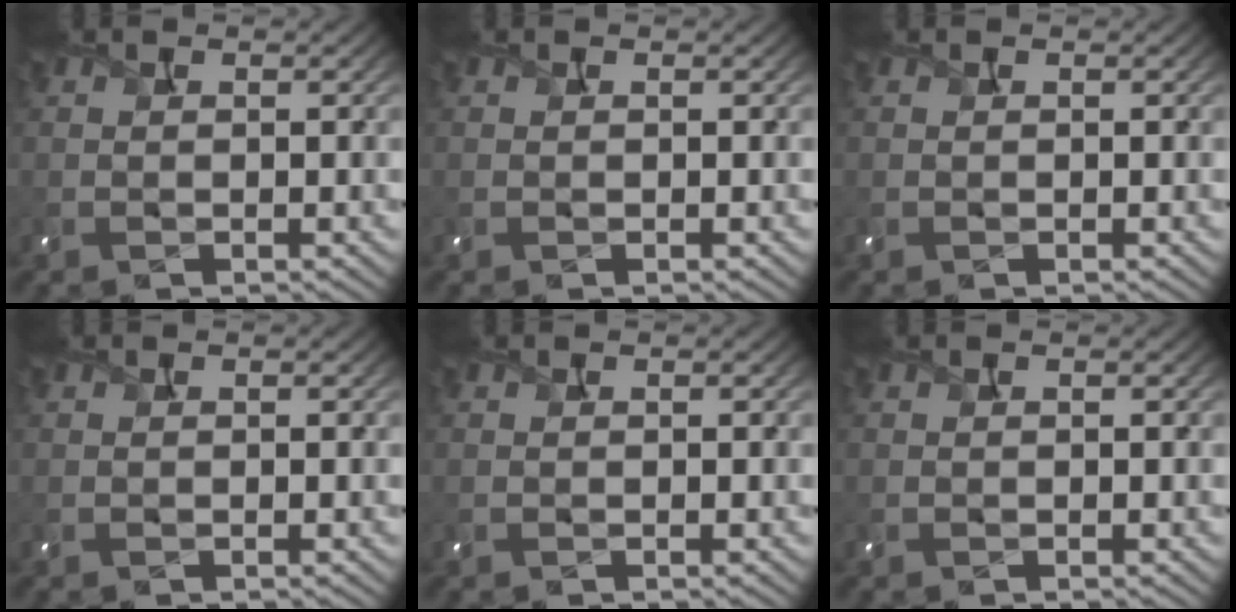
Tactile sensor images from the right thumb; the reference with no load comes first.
{"total": 0.0}
{"total": 0.0}
{"total": 0.0}
{"total": 0.0}
{"total": 0.0}